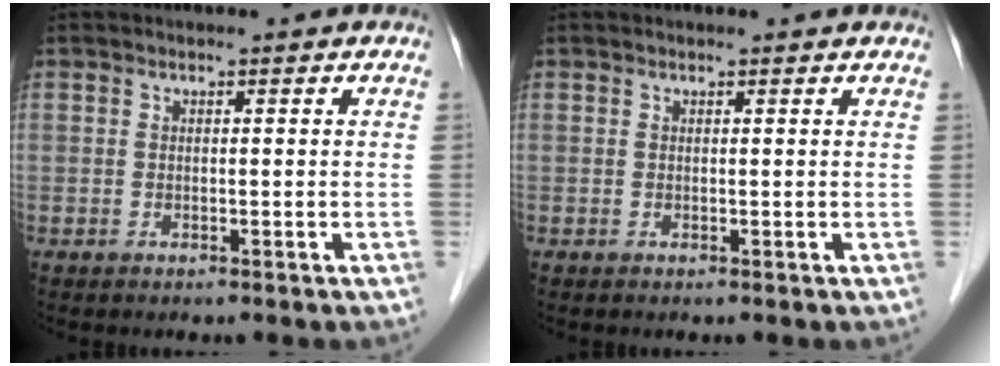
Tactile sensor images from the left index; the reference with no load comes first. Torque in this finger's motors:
{"motor_torque": [0.62, -0.50, -0.03, -0.01]}